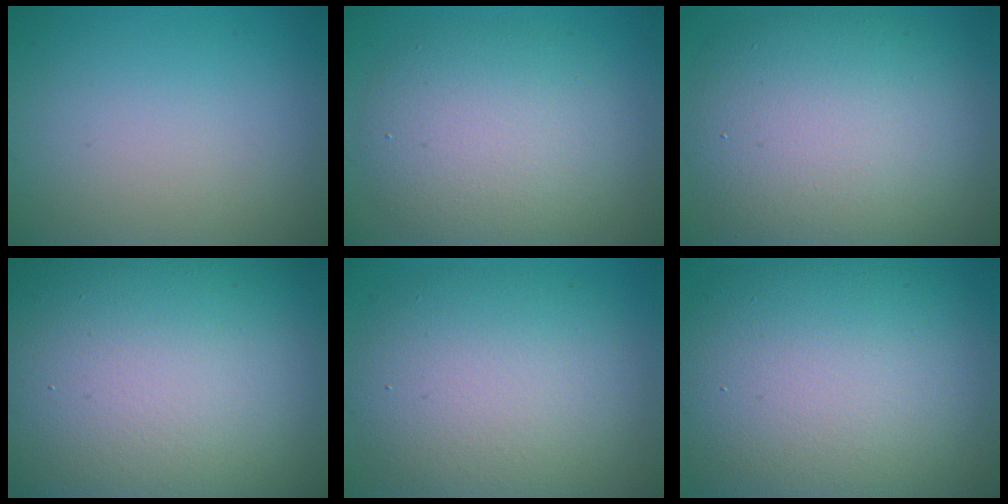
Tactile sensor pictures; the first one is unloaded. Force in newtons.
{"total": 6.8, "press": 6.8, "slide": 0.4}
{"total": 11.1, "press": 11.1, "slide": 0.6}
{"total": 27.6, "press": 27.6, "slide": 1.2}
{"total": 9.1, "press": 9.1, "slide": 0.9}
{"total": 14.1, "press": 14.1, "slide": 0.2}